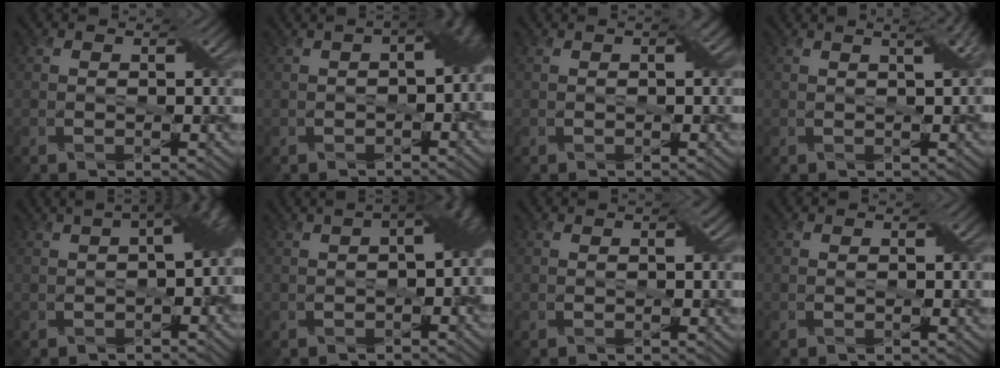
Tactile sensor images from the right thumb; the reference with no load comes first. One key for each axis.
{"total": 6.1, "fx": -0.4, "fy": 2.9, "fz": 5.4, "tx": -0.066, "ty": 0.003, "tz": -0.005}
{"total": 1.6, "fx": 0.4, "fy": 0.3, "fz": 1.6, "tx": -0.020, "ty": 0.011, "tz": 0.005}
{"total": 3.8, "fx": 1.7, "fy": 1.1, "fz": 3.2, "tx": -0.034, "ty": 0.022, "tz": 0.003}
{"total": 7.5, "fx": 0.3, "fy": 3.0, "fz": 6.9, "tx": -0.080, "ty": 0.008, "tz": 0.005}
{"total": 6.9, "fx": 0.0, "fy": 3.1, "fz": 6.2, "tx": -0.072, "ty": 0.005, "tz": 0.003}
{"total": 1.0, "fx": 0.3, "fy": 0.1, "fz": 0.9, "tx": -0.013, "ty": 0.006, "tz": 0.005}
{"total": 0.0}